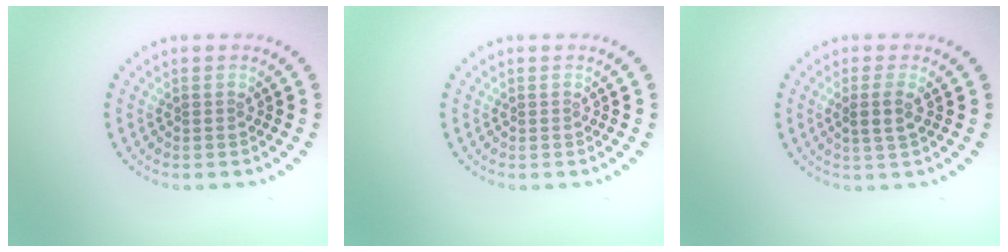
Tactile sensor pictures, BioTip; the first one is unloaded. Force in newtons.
{"total": 0.0}
{"total": 1.8, "press": 1.4, "slide": 1.1}